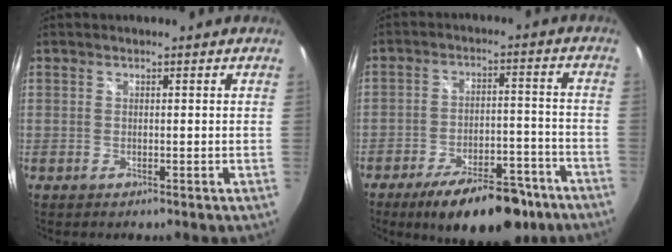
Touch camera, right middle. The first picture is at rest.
{"total": 16.6, "force": [-12.2, 6.2, 9.4], "torque": [-0.153, -0.005, -0.169]}